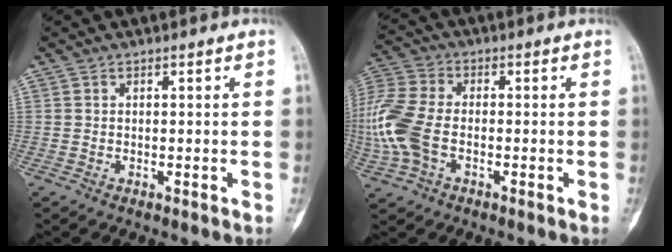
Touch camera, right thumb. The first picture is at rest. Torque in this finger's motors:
{"motor_torque": [0.77, 2.00, 0.85, -0.42, 0.15]}